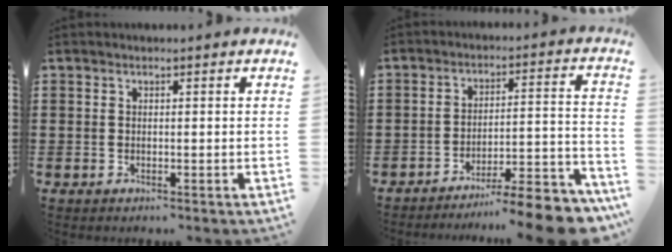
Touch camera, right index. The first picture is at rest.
{"total": 8.2, "force": [-7.5, 0.3, 3.4], "torque": [-0.041, 0.005, -0.144]}